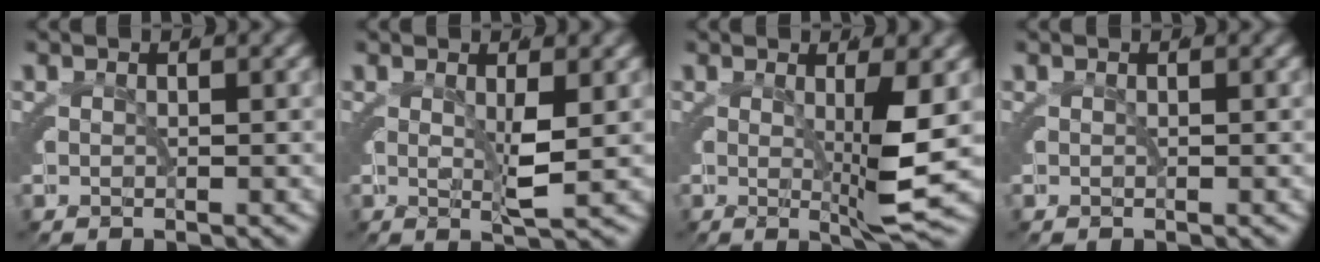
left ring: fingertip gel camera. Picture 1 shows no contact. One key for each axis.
{"total": 1.6, "fx": 0.0, "fy": -1.1, "fz": 1.2, "tx": -0.013, "ty": -0.009, "tz": 0.005}
{"total": 4.0, "fx": -0.1, "fy": -1.0, "fz": 3.9, "tx": -0.053, "ty": -0.010, "tz": 0.001}
{"total": 0.0}